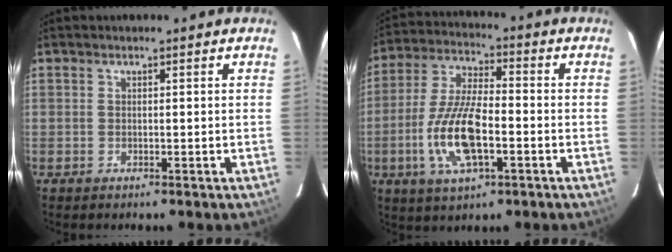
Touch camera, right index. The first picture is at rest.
{"total": 13.7, "force": [-4.2, 4.8, 12.1], "torque": [-0.256, -0.004, -0.078]}